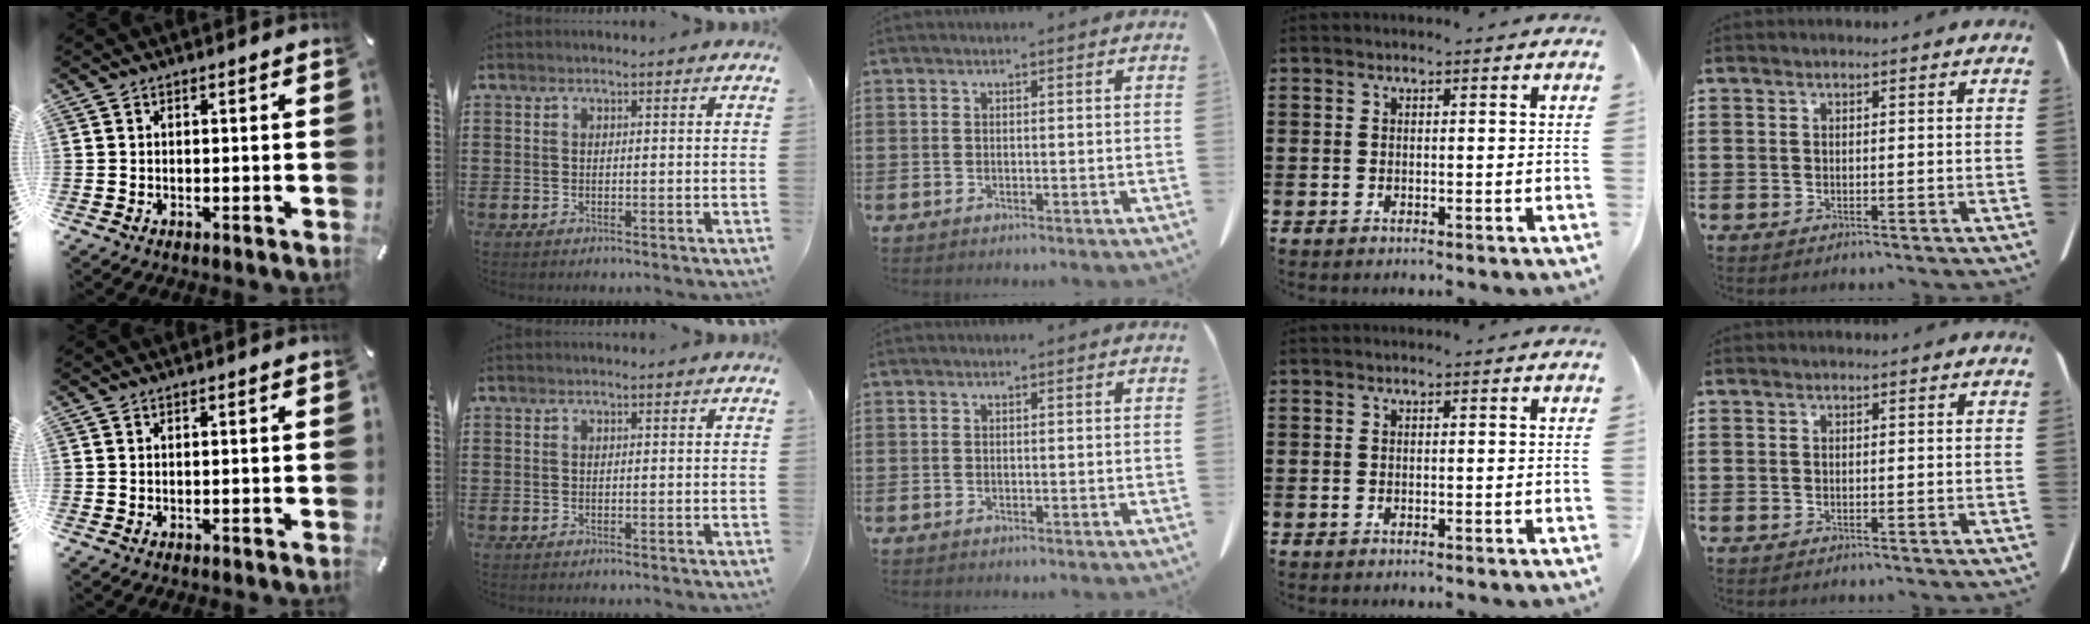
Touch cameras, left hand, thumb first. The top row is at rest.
{}